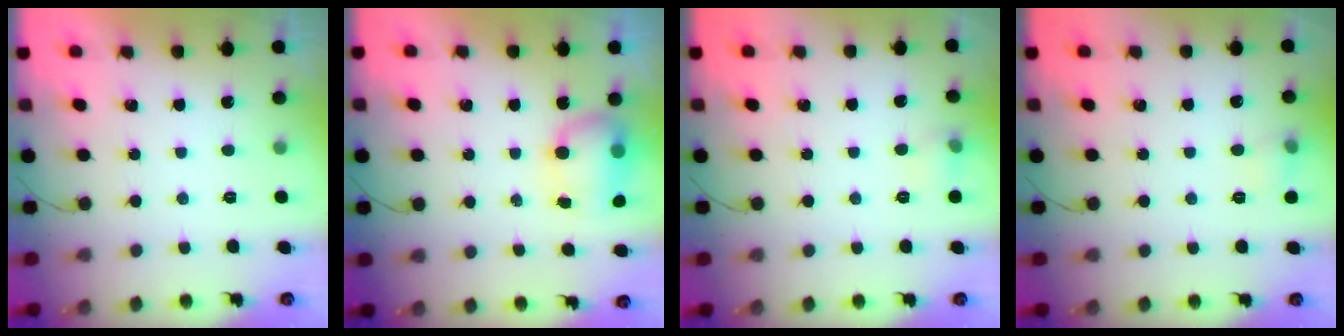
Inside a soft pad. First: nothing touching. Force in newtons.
{"total": 7.2, "press": 7.1, "slide": 1.3}
{"total": 5.3, "press": 5.1, "slide": 1.5}
{"total": 5.5, "press": 5.2, "slide": 1.6}